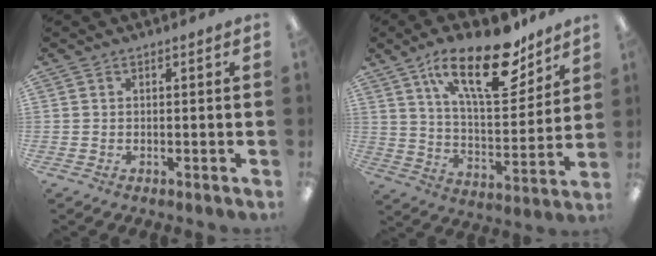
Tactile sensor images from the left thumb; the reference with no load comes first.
{"total": 22.3, "force": [13.4, 9.3, 15.2], "torque": [-0.232, -0.068, 0.222]}